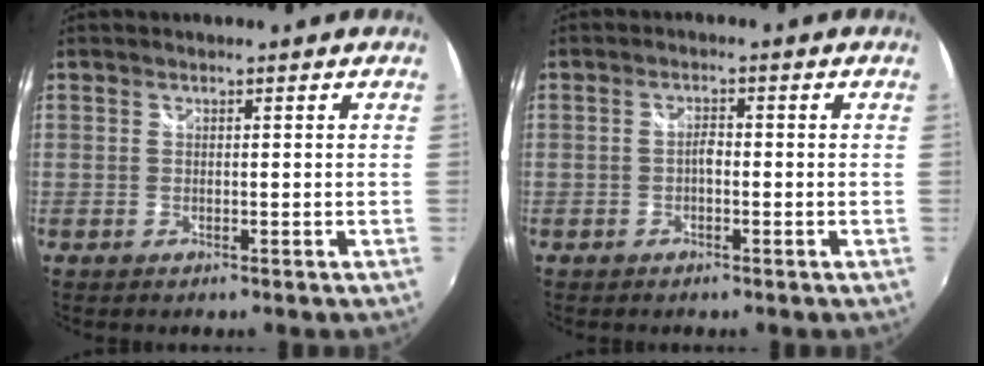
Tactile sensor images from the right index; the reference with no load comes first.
{"total": 1.6, "force": [-0.6, 0.7, 1.3], "torque": [-0.024, 0.005, -0.014]}